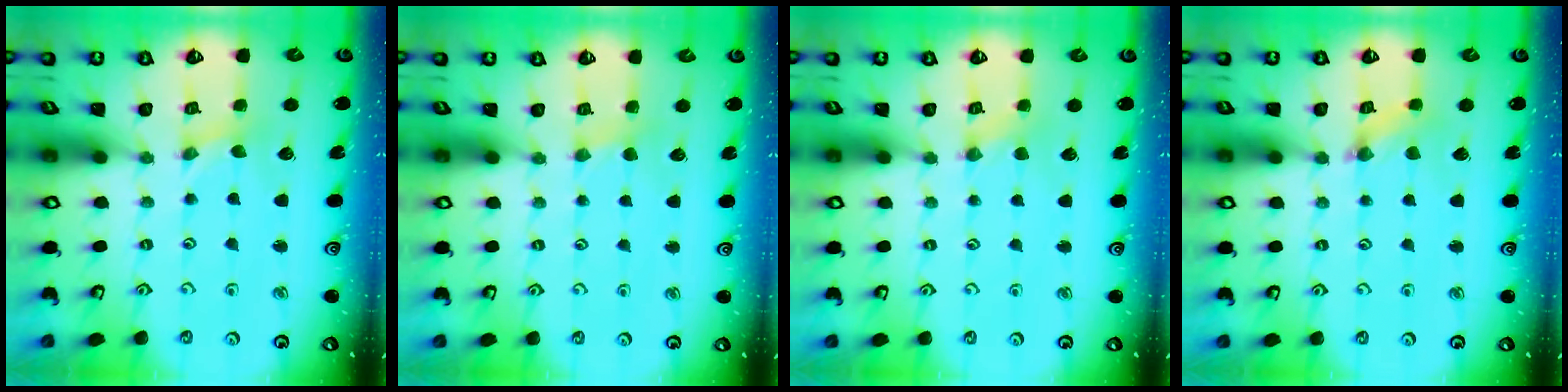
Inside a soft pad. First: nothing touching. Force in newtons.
{"total": 2.3, "press": 2.3, "slide": 0.4}
{"total": 1.8, "press": 1.8, "slide": 0.3}
{"total": 1.3, "press": 1.3, "slide": 0.3}